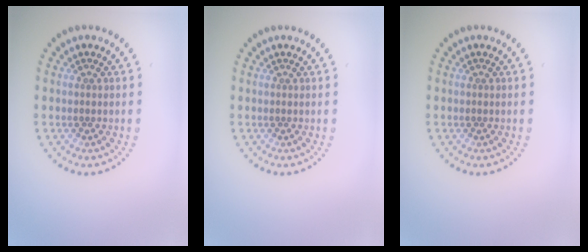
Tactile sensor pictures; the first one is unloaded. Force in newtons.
{"total": 0.0}
{"total": 0.0}